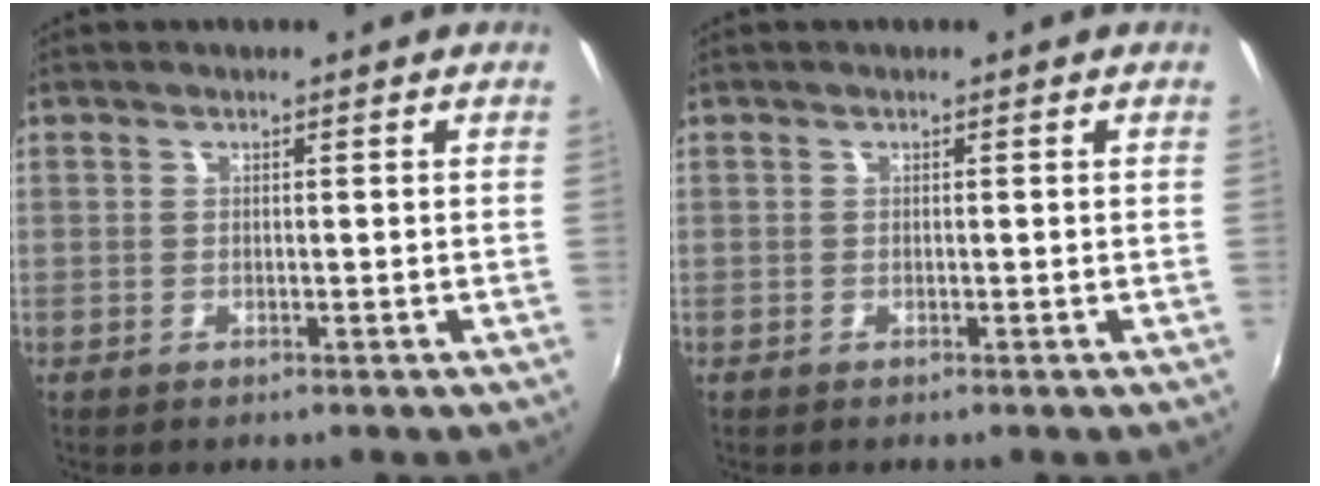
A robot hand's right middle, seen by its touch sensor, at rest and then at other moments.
{"total": 0.0}